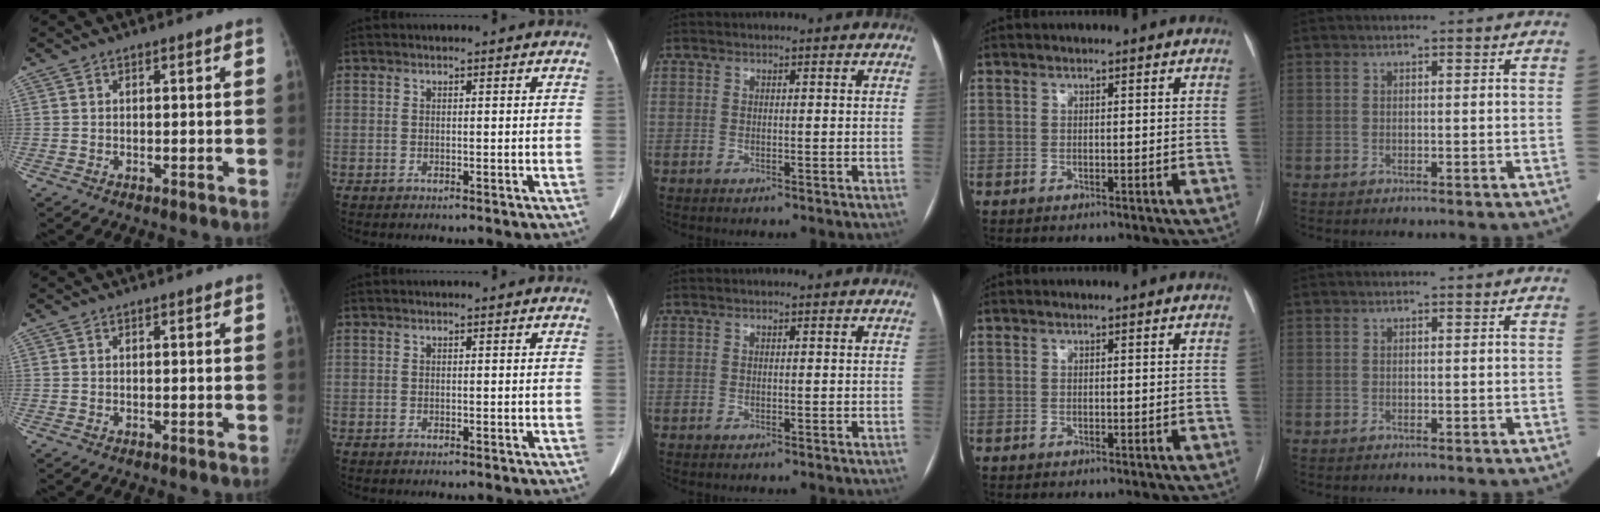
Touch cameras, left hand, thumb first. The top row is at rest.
{}